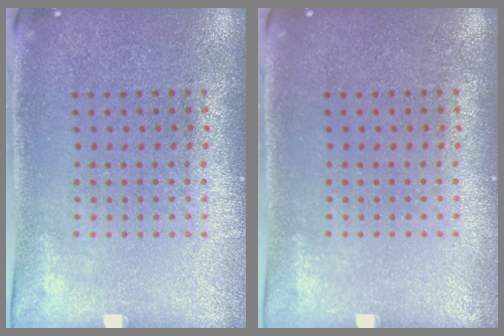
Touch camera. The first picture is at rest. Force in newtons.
{"total": 0.0}